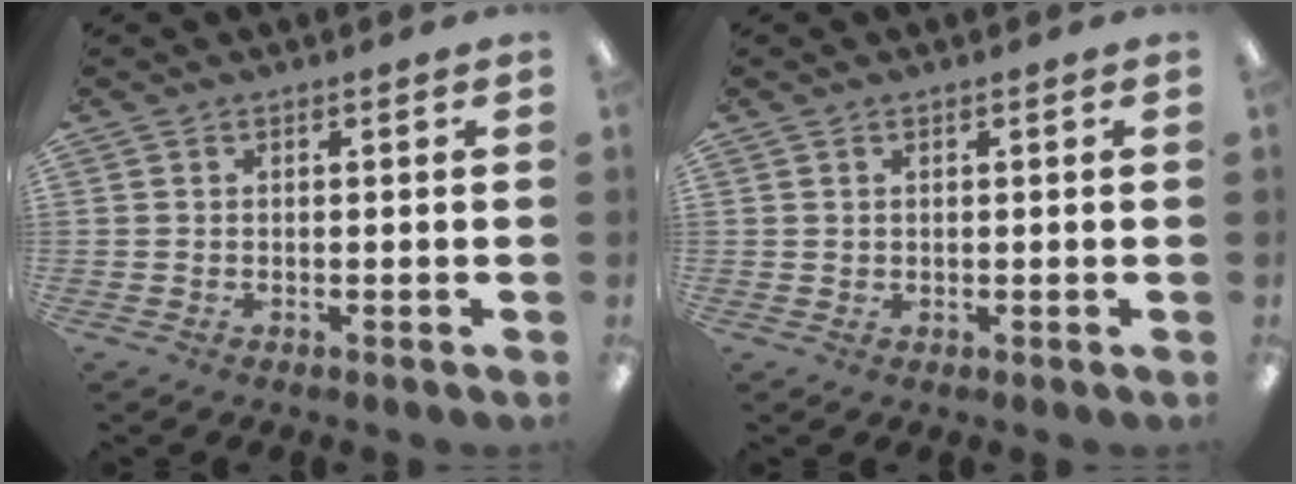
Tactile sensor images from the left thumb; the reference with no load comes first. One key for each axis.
{"total": 0.7, "fx": 0.4, "fy": 0.5, "fz": 0.1, "tx": -0.003, "ty": 0.002, "tz": 0.008}